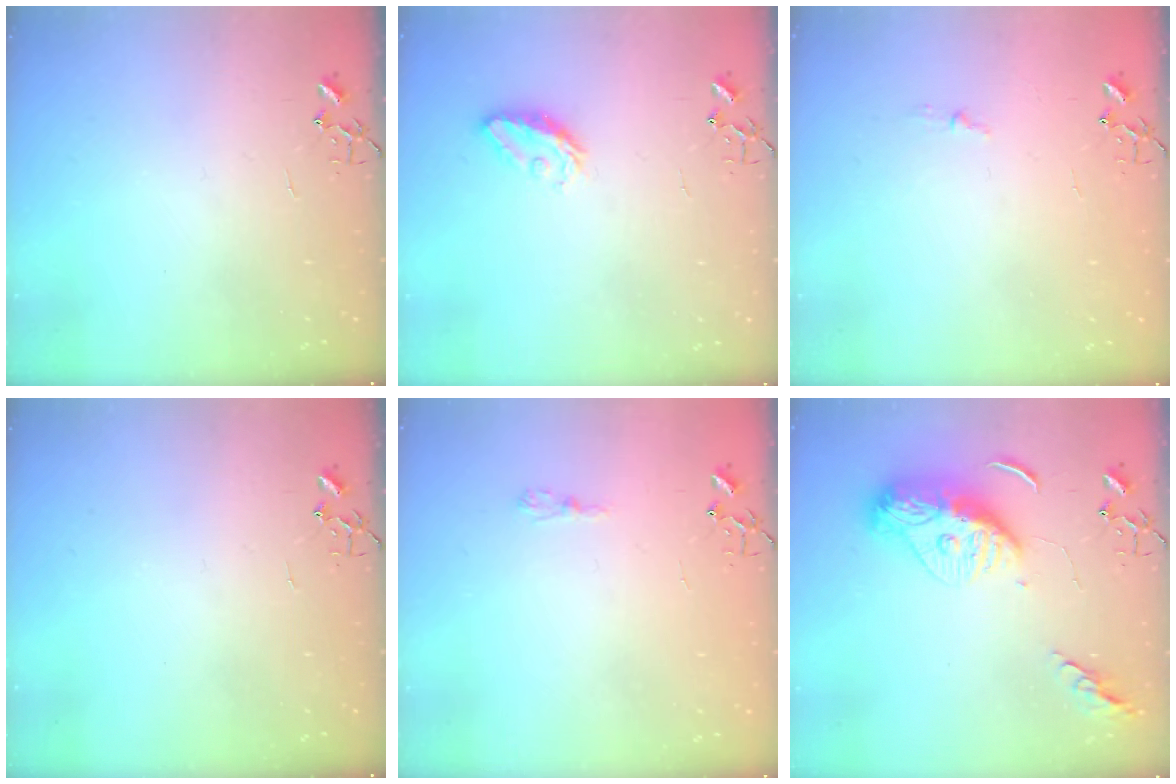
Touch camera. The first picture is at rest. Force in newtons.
{"total": 7.3, "press": 7.3, "slide": 0.5}
{"total": 3.1, "press": 3.1, "slide": 0.4}
{"total": 0.0}
{"total": 5.9, "press": 5.9, "slide": 0.6}
{"total": 12.7, "press": 12.7, "slide": 1.2}